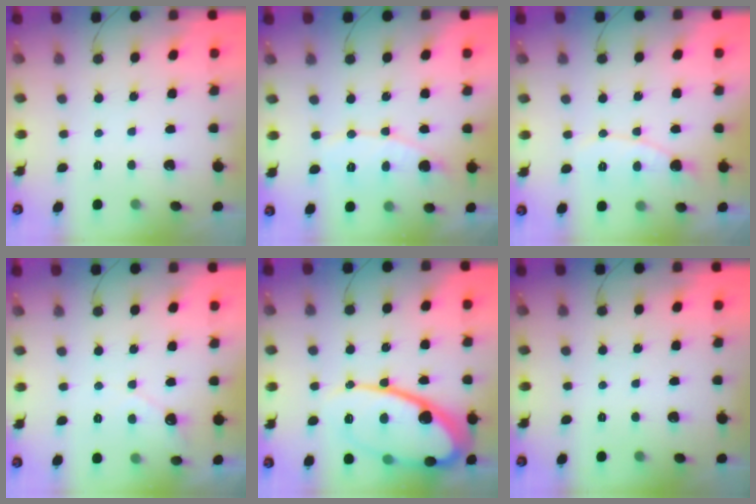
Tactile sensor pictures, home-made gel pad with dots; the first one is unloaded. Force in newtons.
{"total": 7.2, "press": 7.2, "slide": 0.6}
{"total": 7.8, "press": 7.7, "slide": 0.3}
{"total": 3.7, "press": 3.6, "slide": 0.3}
{"total": 22.7, "press": 22.6, "slide": 2.3}
{"total": 0.0}